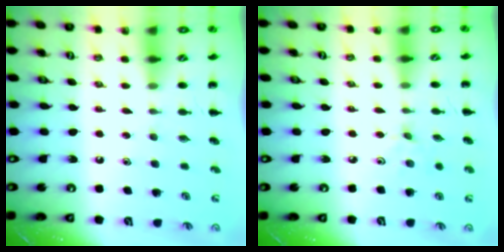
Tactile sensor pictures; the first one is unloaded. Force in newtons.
{"total": 2.5, "press": 2.4, "slide": 0.9}